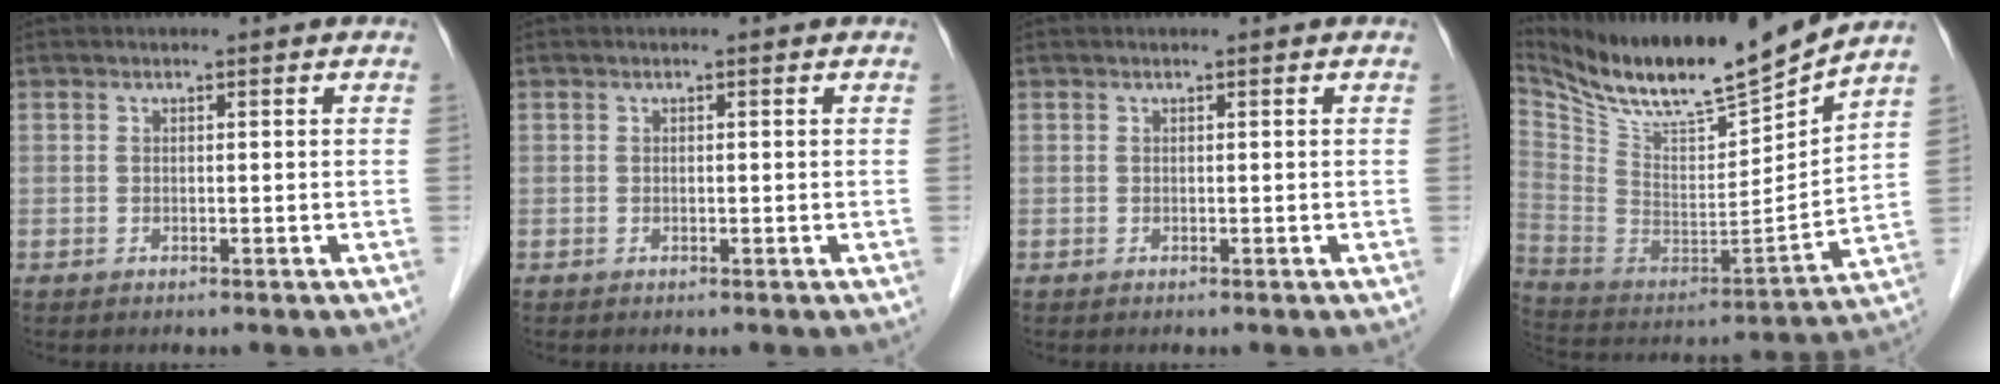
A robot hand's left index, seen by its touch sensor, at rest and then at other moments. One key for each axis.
{"total": 0.0}
{"total": 0.0}
{"total": 18.3, "fx": 16.7, "fy": 0.1, "fz": 7.7, "tx": -0.158, "ty": -0.035, "tz": 0.297}